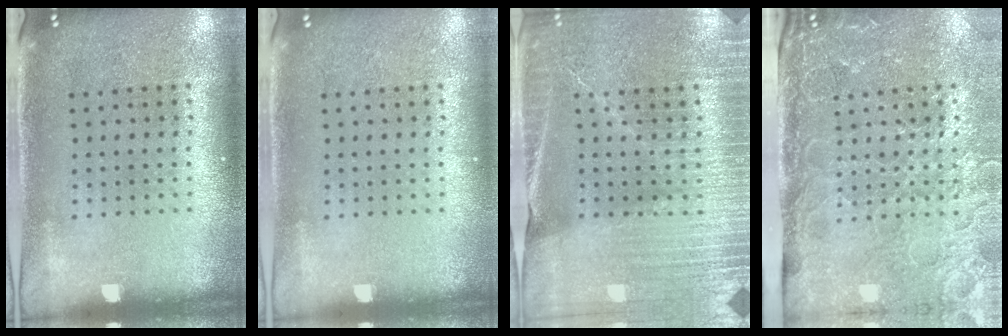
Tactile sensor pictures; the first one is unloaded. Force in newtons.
{"total": 0.0}
{"total": 3.7, "press": 3.5, "slide": 1.0}
{"total": 4.3, "press": 3.6, "slide": 2.3}